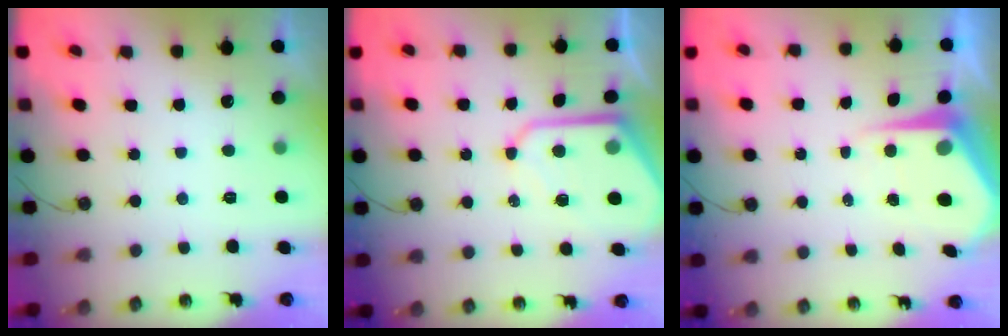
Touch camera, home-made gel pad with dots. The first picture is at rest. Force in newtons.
{"total": 11.3, "press": 11.2, "slide": 0.9}
{"total": 7.2, "press": 7.2, "slide": 0.6}